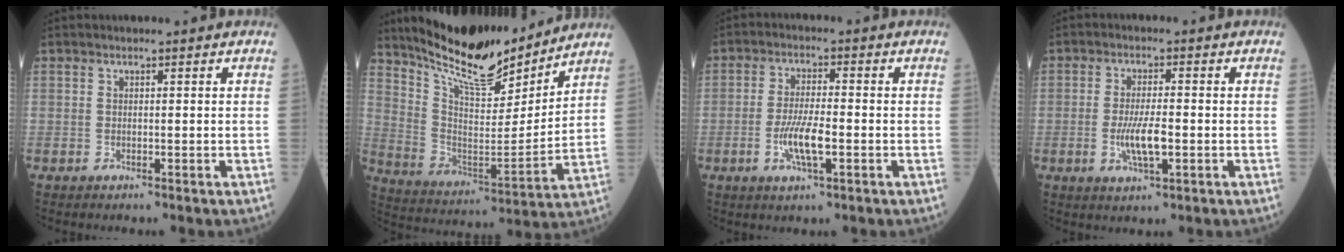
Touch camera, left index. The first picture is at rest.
{"total": 16.6, "force": [14.6, 3.3, 7.3], "torque": [-0.134, -0.010, 0.257]}
{"total": 6.1, "force": [-1.9, 1.3, 5.7], "torque": [-0.116, -0.005, -0.035]}
{"total": 5.4, "force": [-1.3, 1.1, 5.1], "torque": [-0.105, -0.007, -0.022]}